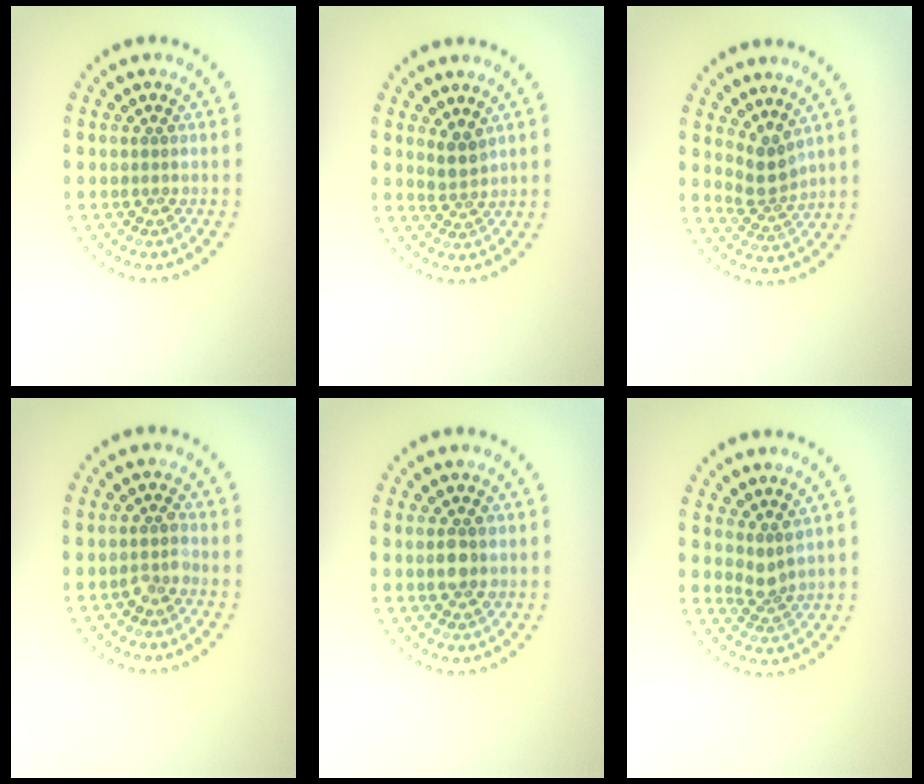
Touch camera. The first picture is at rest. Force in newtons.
{"total": 1.7, "press": 1.3, "slide": 1.1}
{"total": 2.4, "press": 1.7, "slide": 1.7}
{"total": 1.4, "press": 1.3, "slide": 0.6}
{"total": 2.5, "press": 2.5, "slide": 0.3}
{"total": 1.9, "press": 1.4, "slide": 1.3}